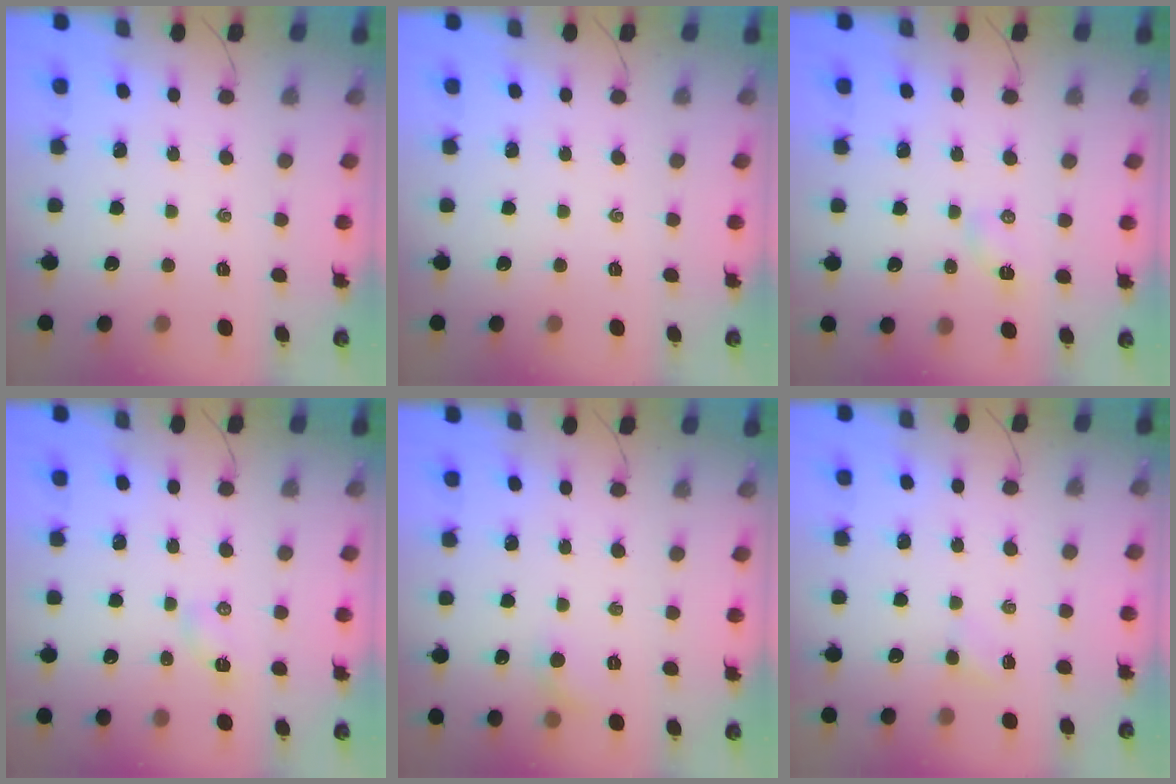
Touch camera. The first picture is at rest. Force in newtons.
{"total": 0.0}
{"total": 2.9, "press": 2.7, "slide": 1.0}
{"total": 2.9, "press": 2.7, "slide": 1.0}
{"total": 5.0, "press": 4.7, "slide": 1.6}
{"total": 2.6, "press": 2.5, "slide": 0.9}